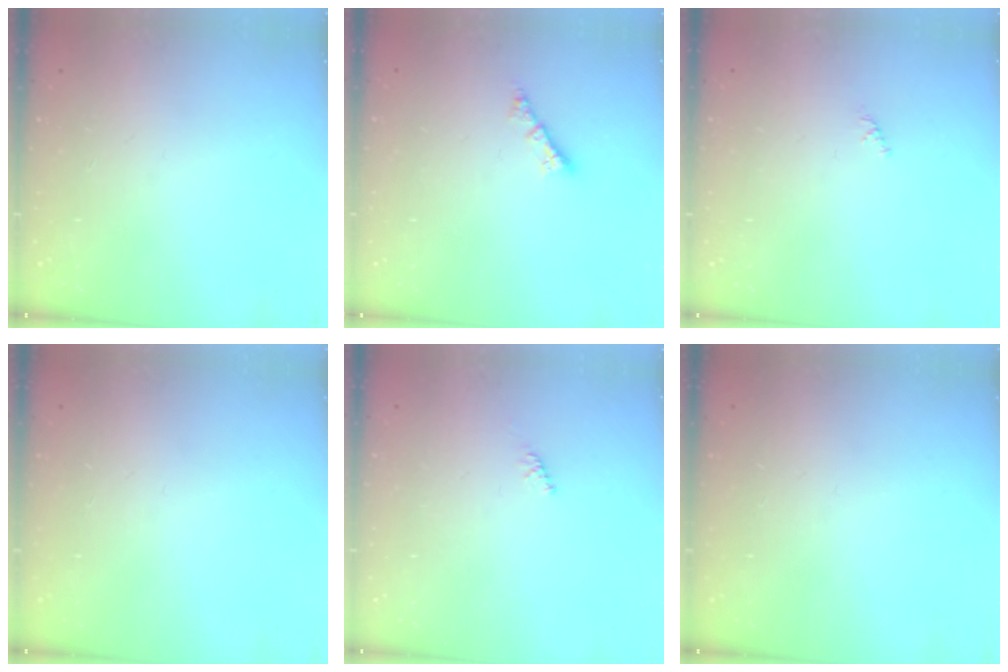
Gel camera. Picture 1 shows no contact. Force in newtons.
{"total": 2.4, "press": 2.4, "slide": 0.2}
{"total": 0.8, "press": 0.7, "slide": 0.4}
{"total": 0.0}
{"total": 1.6, "press": 1.5, "slide": 0.4}
{"total": 0.0}